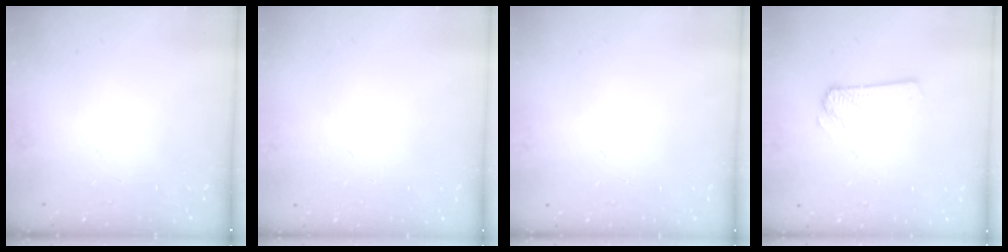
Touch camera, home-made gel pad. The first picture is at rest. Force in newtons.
{"total": 0.7, "press": 0.3, "slide": 0.7}
{"total": 0.0}
{"total": 1.2, "press": 1.2, "slide": 0.1}